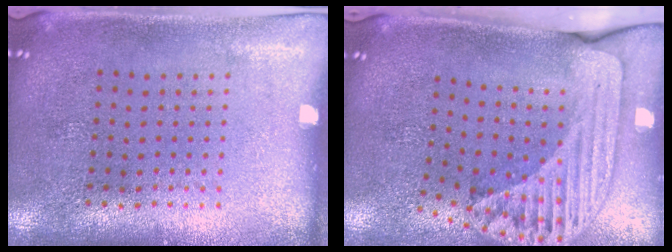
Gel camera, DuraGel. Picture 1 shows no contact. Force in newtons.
{"total": 2.5, "press": 1.8, "slide": 1.7}